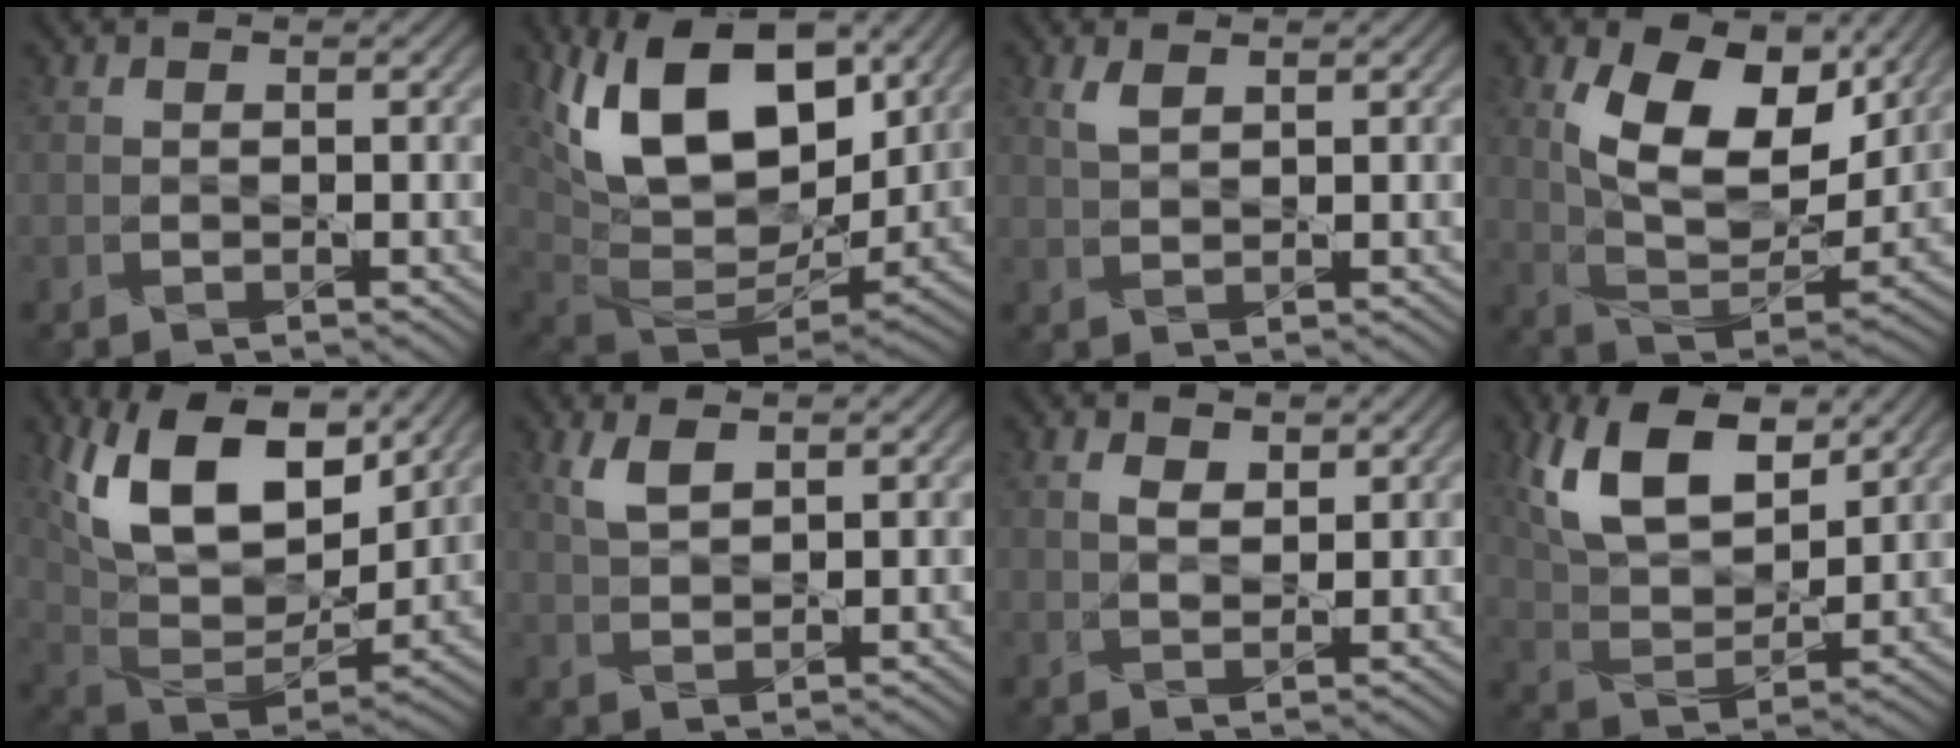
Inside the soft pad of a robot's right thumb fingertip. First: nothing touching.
{"total": 19.4, "force": [7.9, 10.9, 13.9], "torque": [-0.260, 0.029, 0.127]}
{"total": 1.9, "force": [1.3, 0.5, 1.3], "torque": [-0.038, 0.006, 0.027]}
{"total": 12.3, "force": [4.9, 6.6, 9.1], "torque": [-0.170, -0.007, 0.087]}
{"total": 15.8, "force": [8.6, 8.0, 10.6], "torque": [-0.220, 0.015, 0.138]}
{"total": 3.1, "force": [2.0, 1.1, 2.2], "torque": [-0.058, 0.003, 0.042]}
{"total": 2.0, "force": [1.3, 0.9, 1.2], "torque": [-0.030, -0.001, 0.026]}
{"total": 11.4, "force": [6.2, 5.5, 7.9], "torque": [-0.172, 0.008, 0.119]}